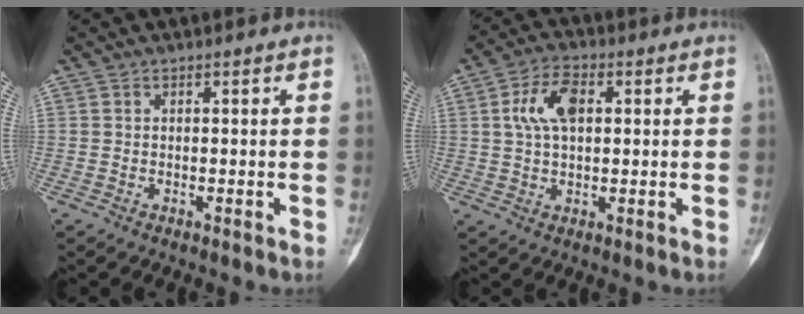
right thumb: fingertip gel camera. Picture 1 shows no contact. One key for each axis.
{"total": 8.0, "fx": 1.8, "fy": 4.6, "fz": 6.3, "tx": -0.118, "ty": 0.009, "tz": 0.031}